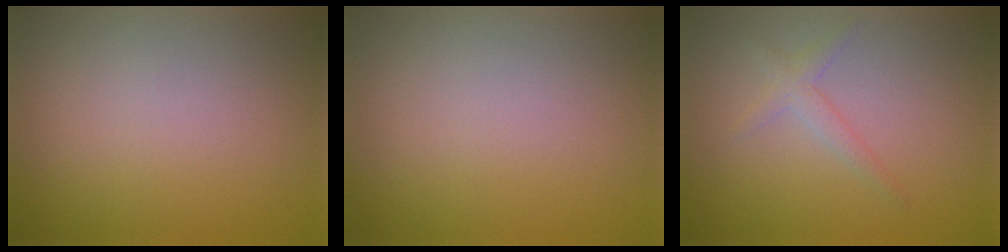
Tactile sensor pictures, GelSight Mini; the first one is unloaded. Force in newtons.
{"total": 0.0}
{"total": 1.3, "press": 1.3, "slide": 0.1}